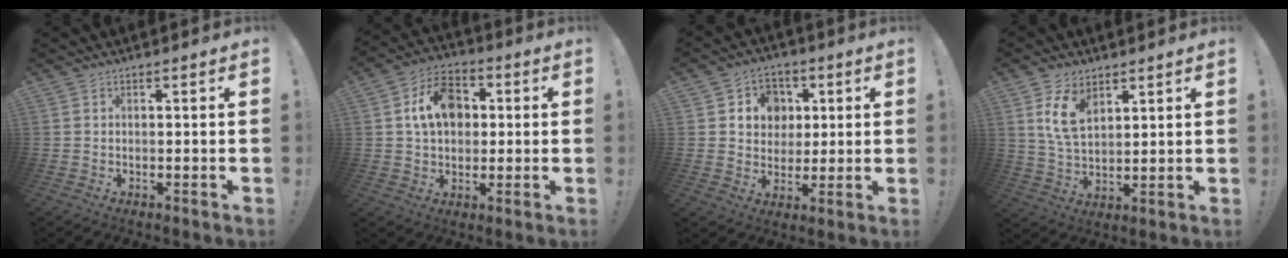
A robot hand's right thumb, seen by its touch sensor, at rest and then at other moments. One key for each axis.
{"total": 12.5, "fx": 3.1, "fy": 9.4, "fz": 7.6, "tx": -0.115, "ty": 0.003, "tz": 0.060}
{"total": 8.7, "fx": 1.7, "fy": 8.2, "fz": 2.1, "tx": -0.032, "ty": -0.009, "tz": 0.039}
{"total": 10.0, "fx": 5.1, "fy": 6.1, "fz": 6.1, "tx": -0.104, "ty": -0.014, "tz": 0.100}